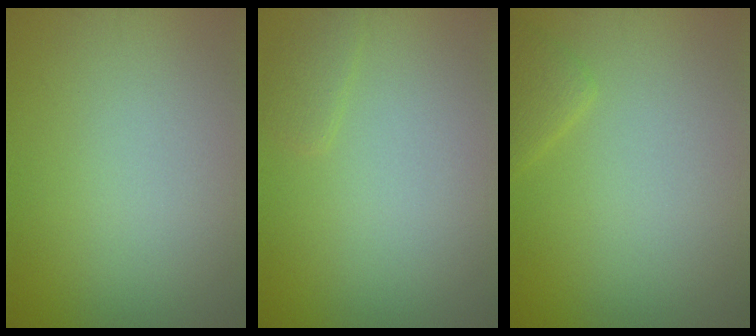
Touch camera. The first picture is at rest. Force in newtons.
{"total": 1.0, "press": 1.0, "slide": 0.0}
{"total": 1.4, "press": 1.4, "slide": 0.1}